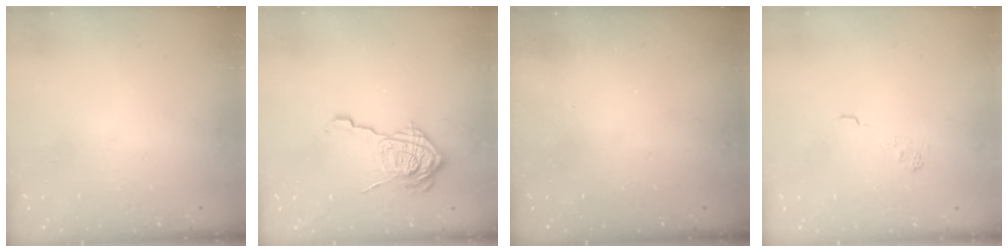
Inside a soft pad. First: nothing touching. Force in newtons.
{"total": 16.1, "press": 16.1, "slide": 0.5}
{"total": 2.3, "press": 2.2, "slide": 0.8}
{"total": 2.3, "press": 1.8, "slide": 1.3}